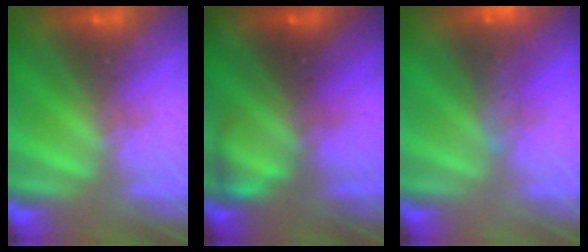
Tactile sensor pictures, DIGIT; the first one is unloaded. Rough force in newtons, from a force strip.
{"total": 2.3}
{"total": 7.7}